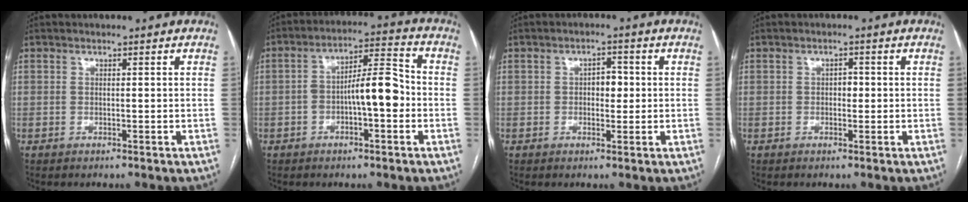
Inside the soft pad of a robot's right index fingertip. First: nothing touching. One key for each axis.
{"total": 8.6, "fx": -1.8, "fy": 2.3, "fz": 8.1, "tx": -0.134, "ty": 0.031, "tz": -0.029}
{"total": 3.0, "fx": 0.2, "fy": 1.8, "fz": 2.4, "tx": -0.033, "ty": 0.008, "tz": 0.004}
{"total": 1.6, "fx": 0.0, "fy": 1.0, "fz": 1.2, "tx": -0.015, "ty": 0.004, "tz": -0.001}